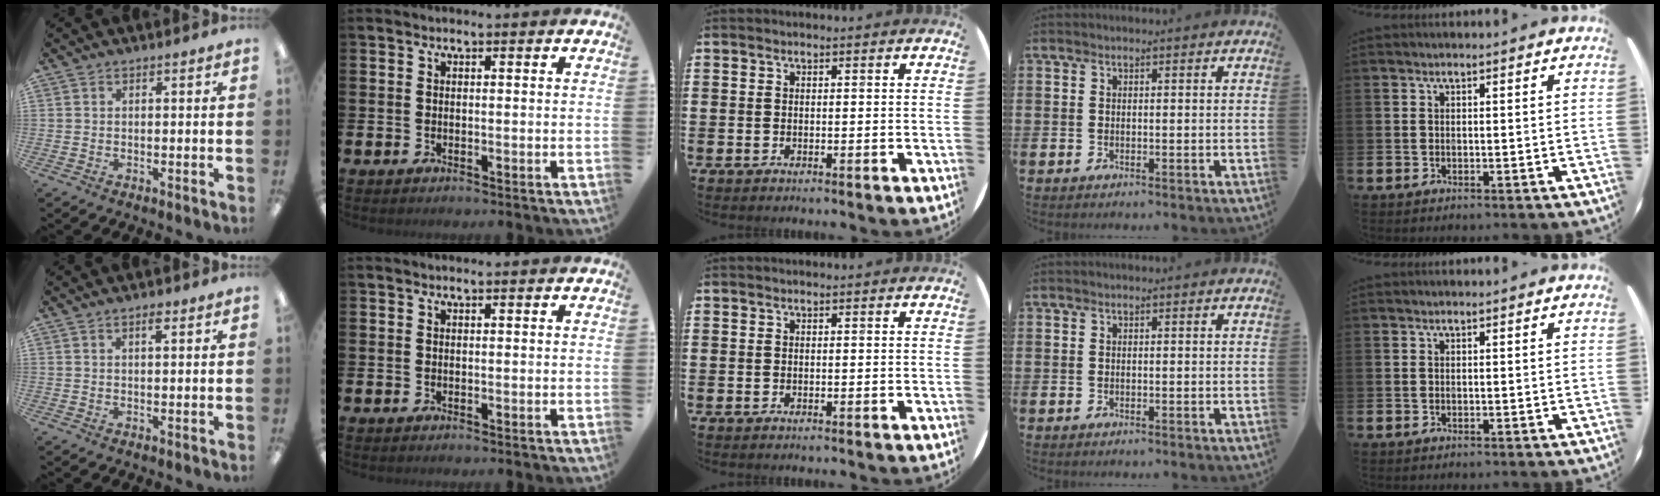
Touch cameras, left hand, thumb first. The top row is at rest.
{"thumb": {"total": 1.9, "force": [1.3, 0.5, 1.3], "torque": [-0.020, -0.001, 0.020]}}